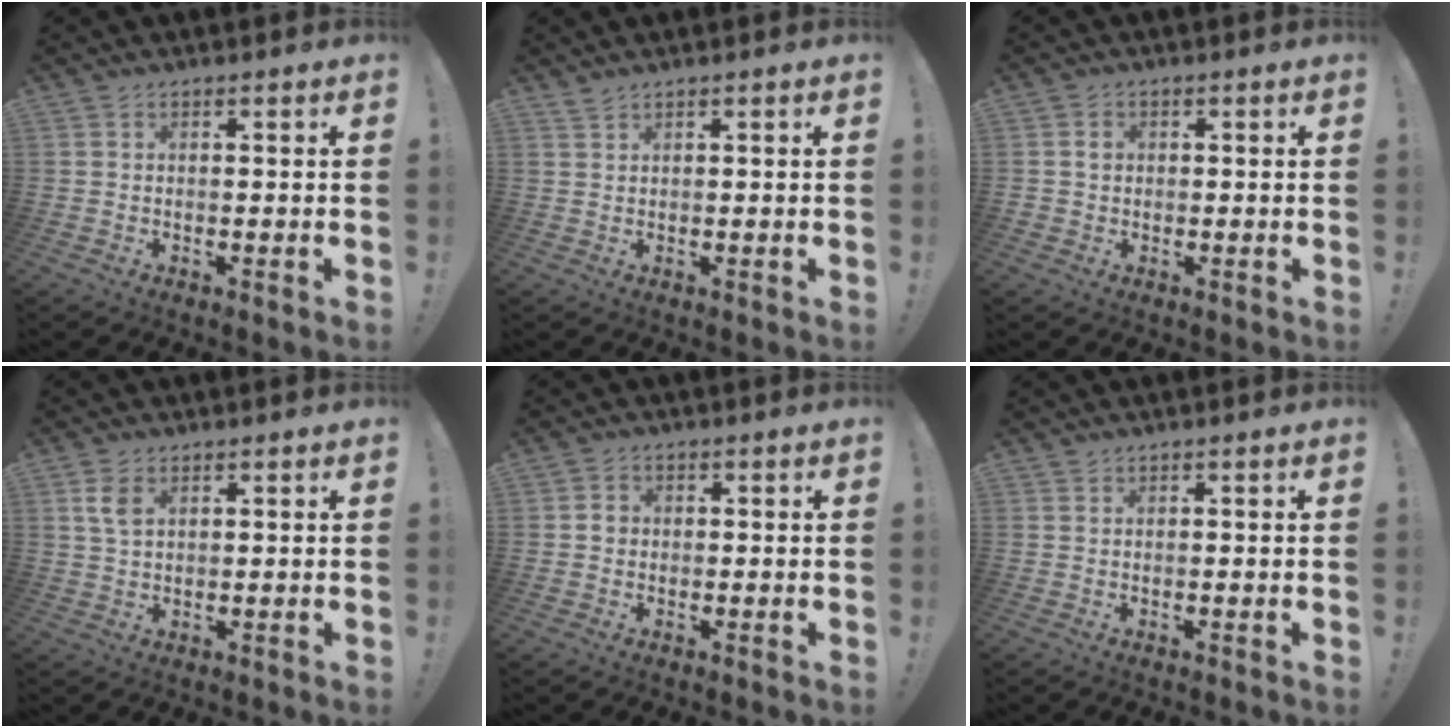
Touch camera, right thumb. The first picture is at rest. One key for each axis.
{"total": 1.4, "fx": 1.2, "fy": 0.2, "fz": 0.6, "tx": -0.020, "ty": 0.000, "tz": 0.025}
{"total": 2.2, "fx": 0.1, "fy": 2.0, "fz": 0.9, "tx": -0.002, "ty": 0.001, "tz": -0.002}
{"total": 5.8, "fx": 2.4, "fy": 3.5, "fz": 3.9, "tx": -0.077, "ty": -0.003, "tz": 0.044}
{"total": 2.1, "fx": -0.3, "fy": 1.9, "fz": 0.9, "tx": -0.010, "ty": 0.004, "tz": -0.007}
{"total": 0.6, "fx": 0.6, "fy": 0.2, "fz": 0.1, "tx": 0.000, "ty": -0.001, "tz": 0.011}